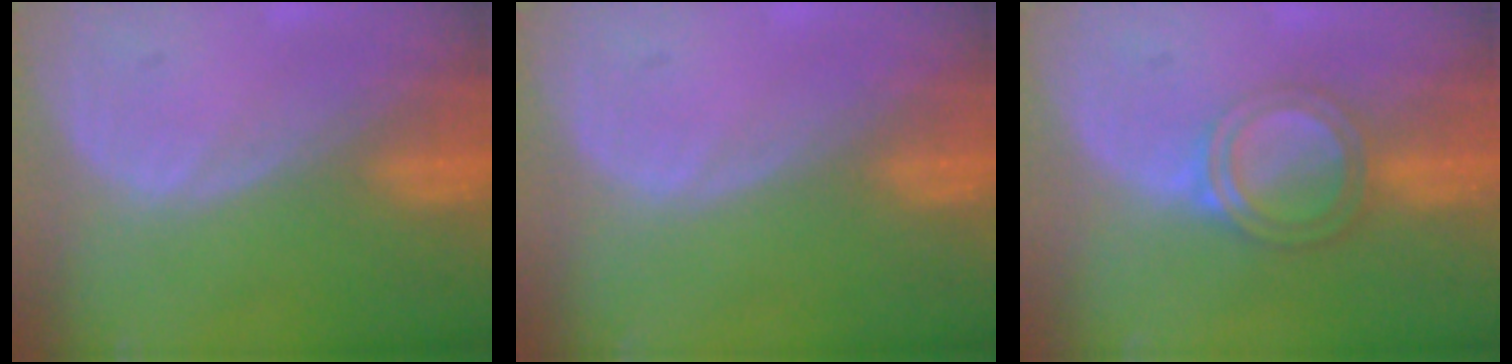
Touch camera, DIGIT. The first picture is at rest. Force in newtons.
{"total": 0.0}
{"total": 5.2, "press": 4.7, "slide": 2.2}